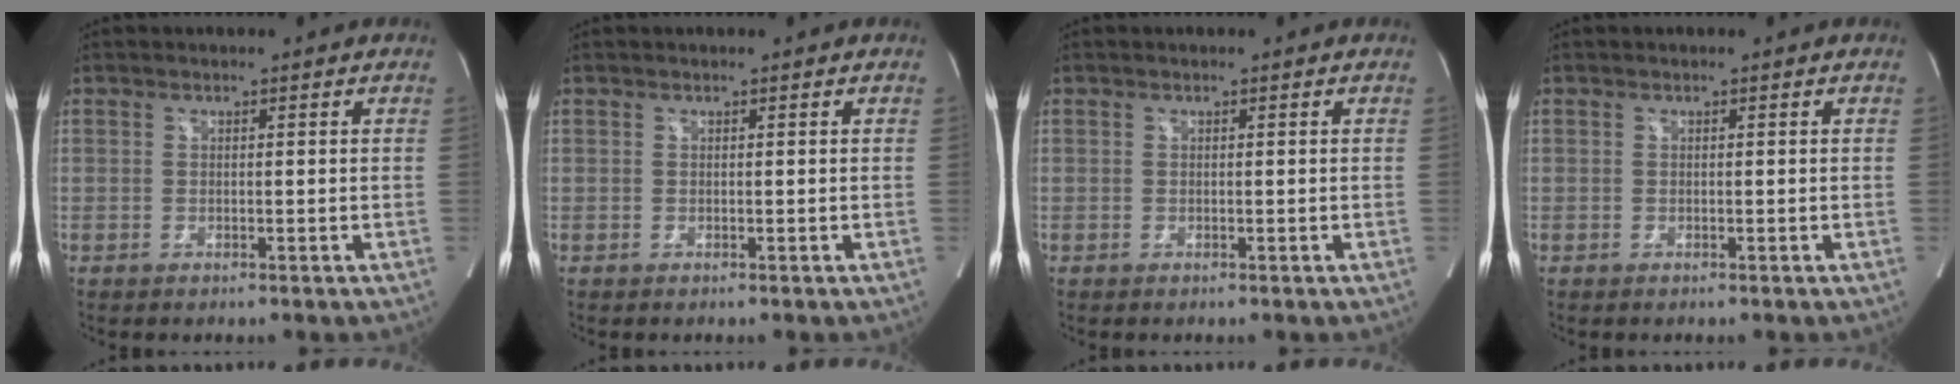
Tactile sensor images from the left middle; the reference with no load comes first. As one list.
[{"total": 0.0}, {"total": 0.0}, {"total": 0.0}]